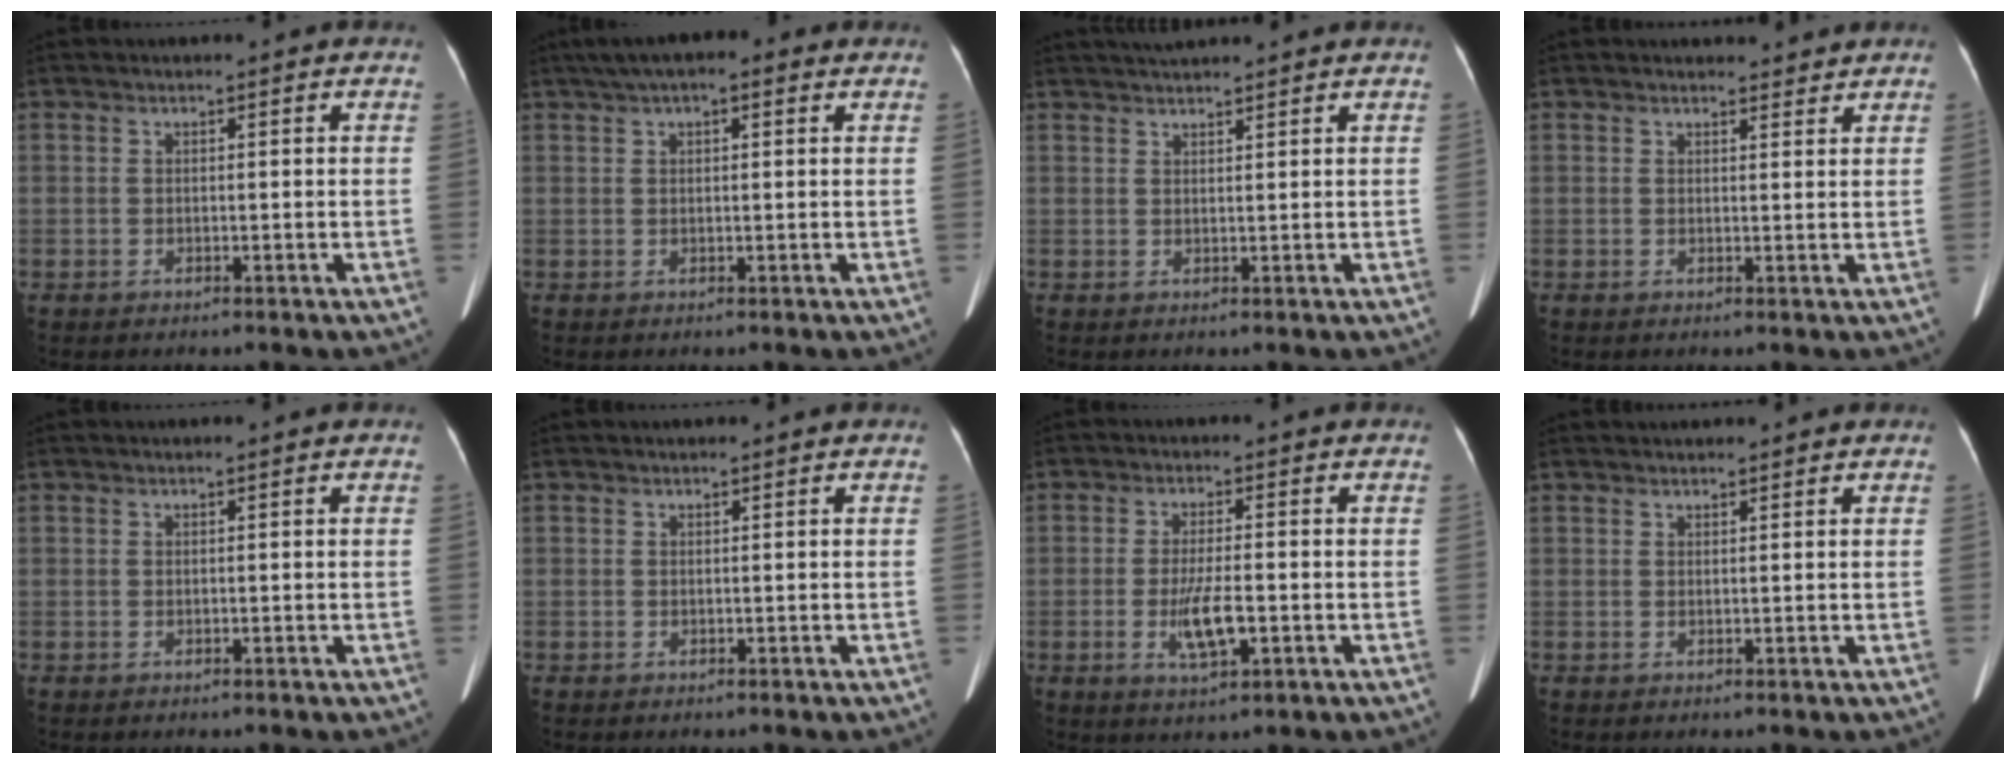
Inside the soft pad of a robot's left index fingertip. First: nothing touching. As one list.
[{"total": 6.7, "force": [4.3, 1.9, 4.8], "torque": [-0.069, 0.033, 0.064]}, {"total": 5.6, "force": [5.1, 0.0, 2.2], "torque": [-0.032, 0.022, 0.073]}, {"total": 3.7, "force": [3.5, 1.0, 0.5], "torque": [0.002, -0.008, 0.040]}, {"total": 0.0}, {"total": 0.5, "force": [0.0, 0.5, -0.2], "torque": [0.007, 0.002, 0.003]}, {"total": 5.0, "force": [-1.7, 0.8, 4.6], "torque": [-0.092, -0.017, -0.024]}, {"total": 3.9, "force": [3.7, 0.5, 1.1], "torque": [-0.010, 0.016, 0.043]}]